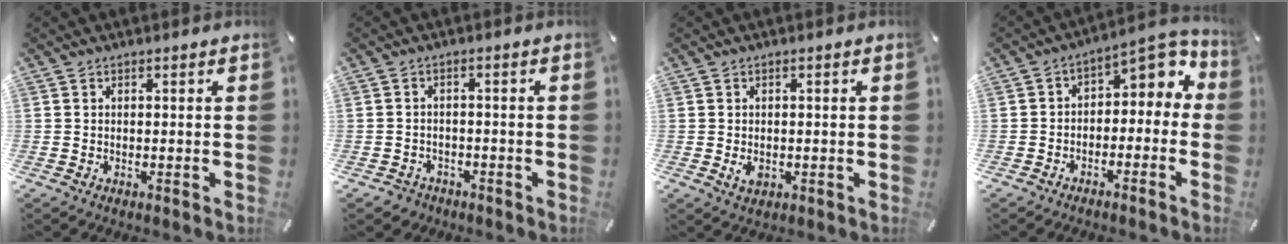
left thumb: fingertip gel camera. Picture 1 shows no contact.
{"total": 2.9, "force": [-1.9, 2.1, 0.6], "torque": [-0.017, 0.009, -0.042]}
{"total": 2.4, "force": [-0.6, 1.6, 1.6], "torque": [-0.036, 0.000, -0.011]}
{"total": 4.9, "force": [0.3, 3.7, 3.3], "torque": [-0.041, -0.015, -0.003]}